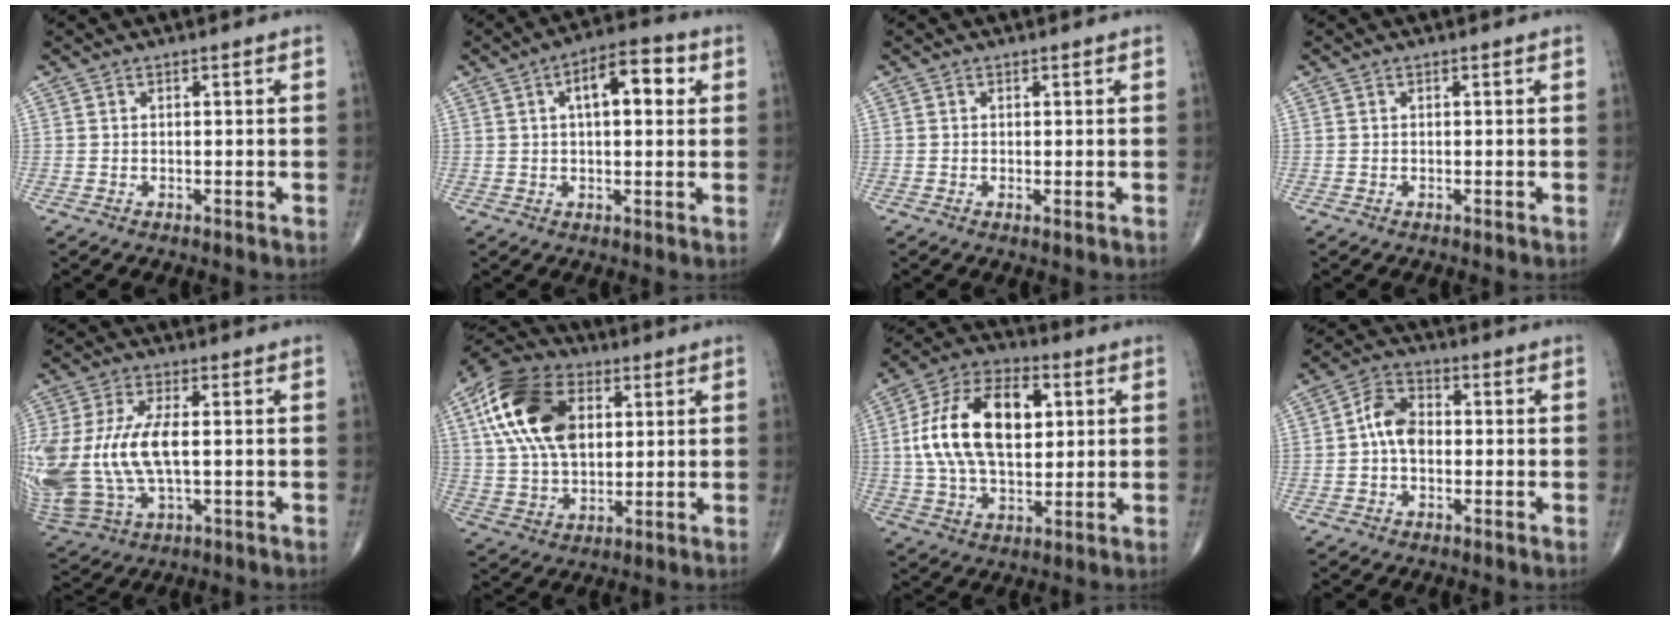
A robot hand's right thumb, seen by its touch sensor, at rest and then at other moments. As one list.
[{"total": 9.4, "force": [2.7, 4.2, 8.0], "torque": [-0.104, 0.017, 0.033]}, {"total": 0.6, "force": [0.0, 0.1, 0.6], "torque": [-0.014, -0.004, -0.001]}, {"total": 0.0}, {"total": 20.9, "force": [-0.1, 11.0, 17.7], "torque": [-0.438, -0.008, 0.016]}, {"total": 18.9, "force": [5.5, 11.7, 13.8], "torque": [-0.255, 0.001, 0.095]}, {"total": 19.4, "force": [3.5, 11.0, 15.5], "torque": [-0.271, 0.013, 0.057]}, {"total": 3.4, "force": [0.0, 2.1, 2.7], "torque": [-0.054, 0.006, -0.005]}]